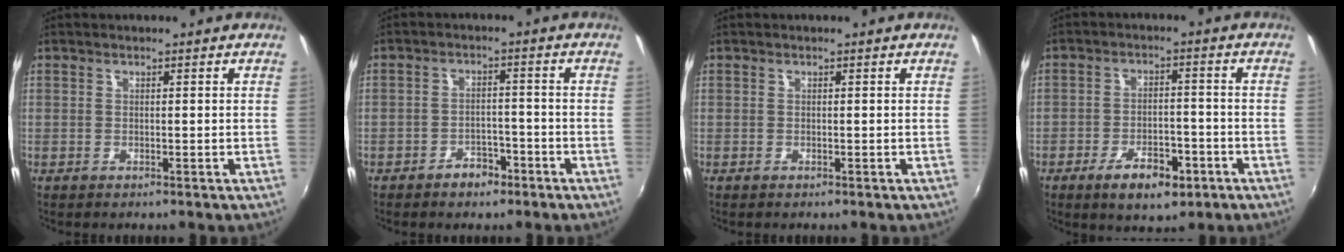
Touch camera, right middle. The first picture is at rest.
{"total": 4.1, "force": [-3.0, 2.3, 1.6], "torque": [-0.036, 0.009, -0.036]}
{"total": 0.0}
{"total": 8.4, "force": [-4.7, 3.8, 5.8], "torque": [-0.115, 0.000, -0.064]}